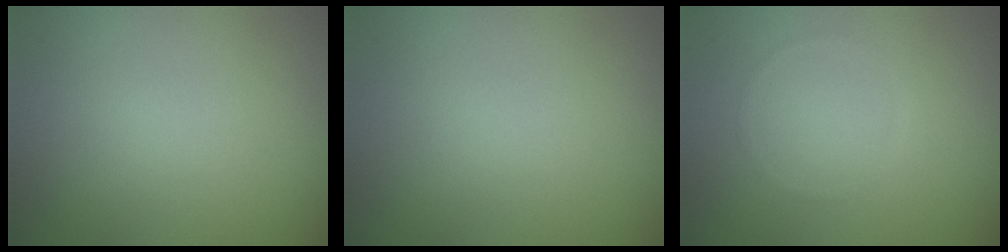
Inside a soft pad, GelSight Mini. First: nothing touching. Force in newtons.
{"total": 0.0}
{"total": 0.5, "press": 0.5, "slide": 0.1}